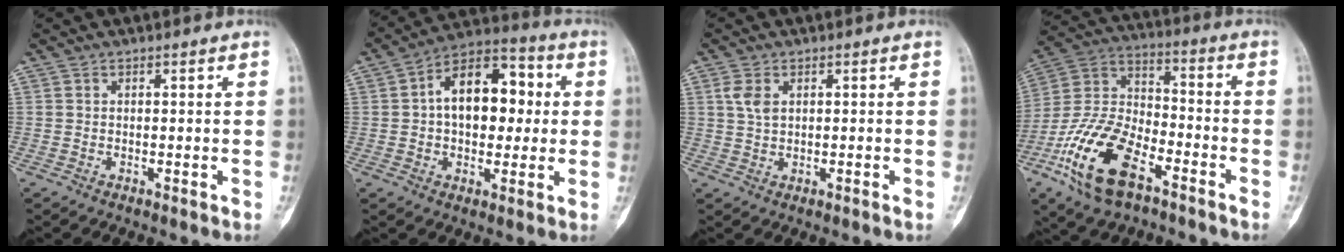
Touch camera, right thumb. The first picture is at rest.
{"total": 15.2, "force": [1.6, 9.6, 11.7], "torque": [-0.133, 0.029, 0.015]}
{"total": 3.1, "force": [1.0, 1.8, 2.3], "torque": [-0.049, 0.001, 0.019]}
{"total": 18.7, "force": [-9.5, 9.0, 13.4], "torque": [-0.268, 0.048, -0.183]}